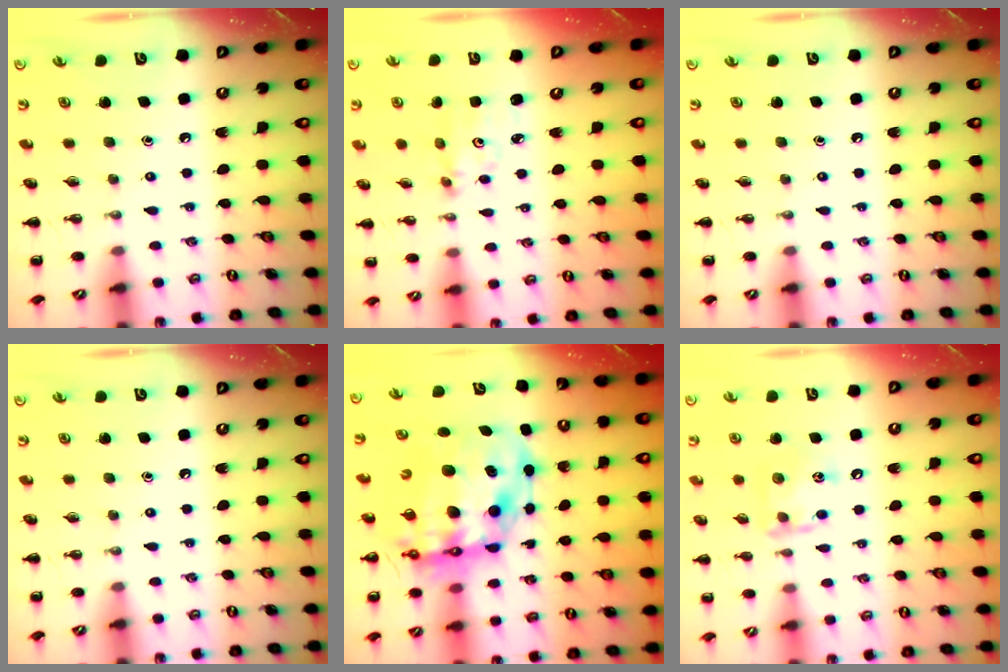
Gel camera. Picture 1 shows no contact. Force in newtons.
{"total": 3.2, "press": 3.2, "slide": 0.1}
{"total": 0.0}
{"total": 0.0}
{"total": 15.8, "press": 15.3, "slide": 3.8}
{"total": 10.0, "press": 10.0, "slide": 0.7}